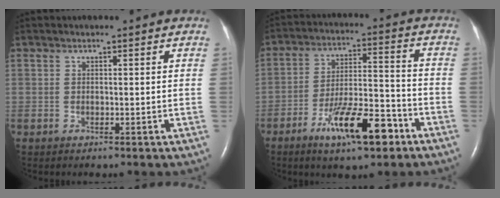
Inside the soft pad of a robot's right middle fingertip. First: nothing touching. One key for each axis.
{"total": 12.2, "fx": -7.0, "fy": 2.6, "fz": 9.6, "tx": -0.167, "ty": 0.000, "tz": -0.114}